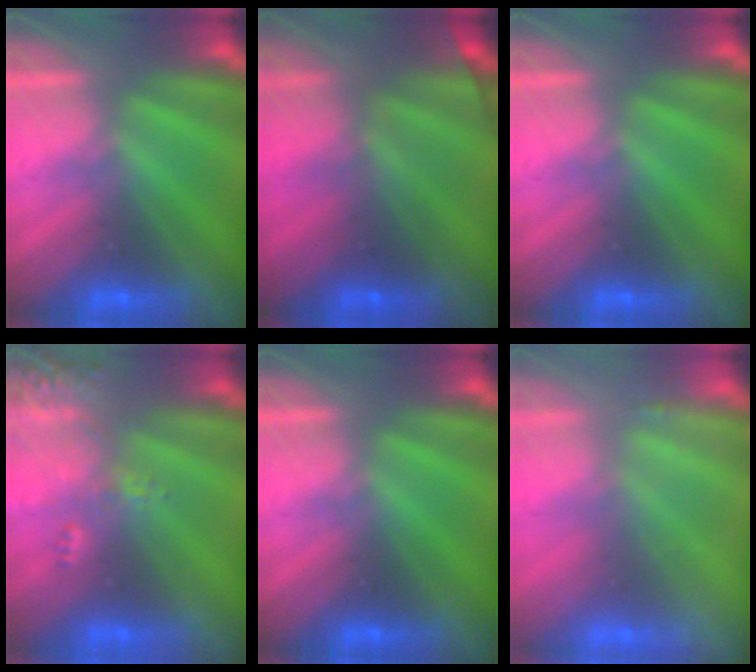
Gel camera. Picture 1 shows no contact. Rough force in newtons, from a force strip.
{"total": 1.9}
{"total": 0.0}
{"total": 2.4}
{"total": 0.0}
{"total": 2.3}